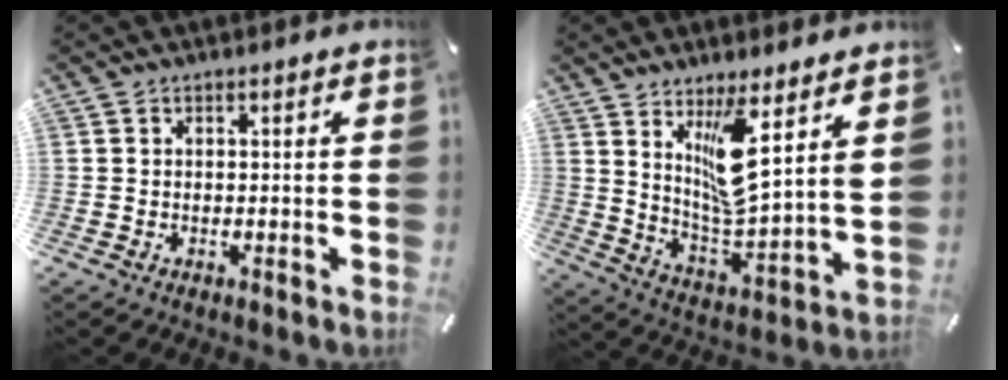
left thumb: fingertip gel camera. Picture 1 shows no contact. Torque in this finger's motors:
{"motor_torque": [1.64, 1.65, 1.40, -1.37, 0.22]}